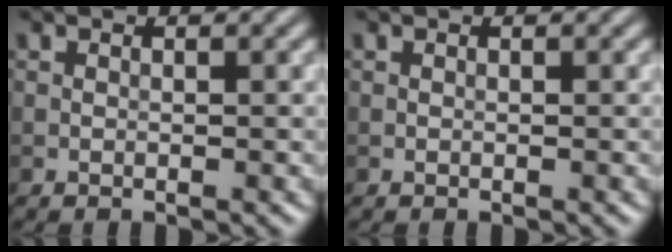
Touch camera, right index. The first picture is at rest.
{"total": 0.0}